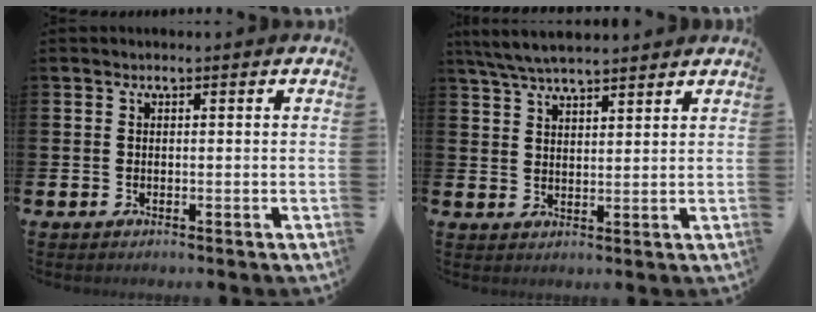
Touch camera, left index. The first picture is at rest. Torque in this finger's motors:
{"motor_torque": [1.03, -1.11, 0.71, 0.21]}